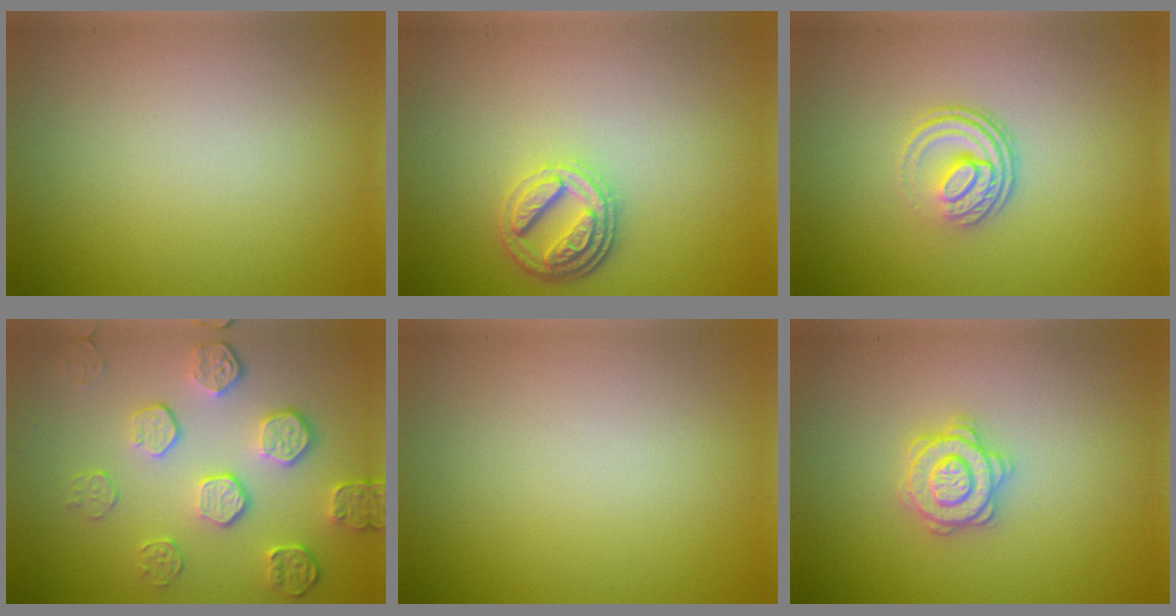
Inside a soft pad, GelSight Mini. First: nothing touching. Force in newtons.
{"total": 4.1, "press": 3.2, "slide": 2.6}
{"total": 3.6, "press": 2.4, "slide": 2.6}
{"total": 5.3, "press": 3.7, "slide": 3.7}
{"total": 0.0}
{"total": 3.3, "press": 3.3, "slide": 0.5}